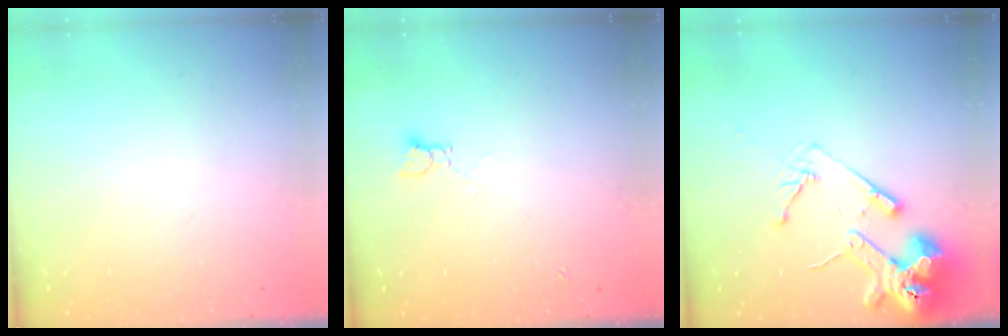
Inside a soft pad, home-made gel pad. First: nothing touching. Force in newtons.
{"total": 2.2, "press": 2.2, "slide": 0.3}
{"total": 15.3, "press": 15.2, "slide": 1.9}